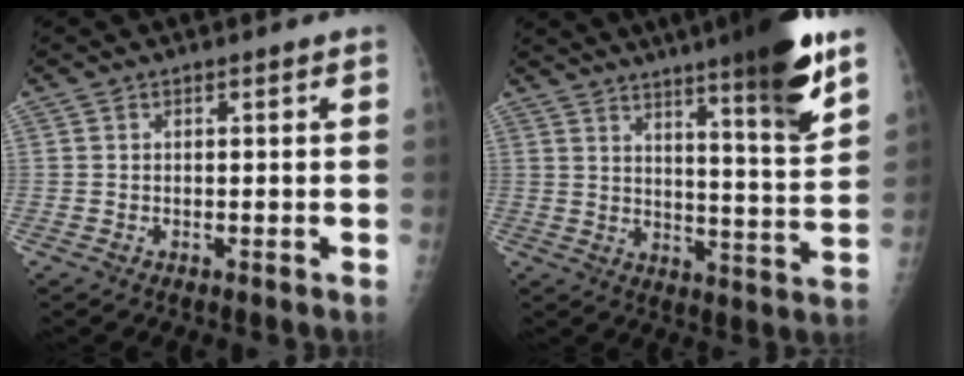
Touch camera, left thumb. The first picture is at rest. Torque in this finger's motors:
{"motor_torque": [2.92, 2.07, 1.30, -0.86, 0.26]}